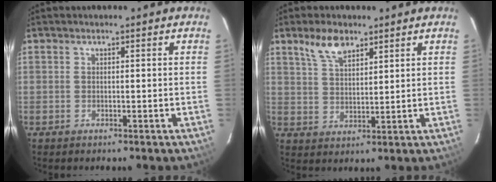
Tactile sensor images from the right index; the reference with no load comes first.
{"total": 6.3, "force": [4.4, 2.8, 3.6], "torque": [-0.065, 0.008, 0.086]}